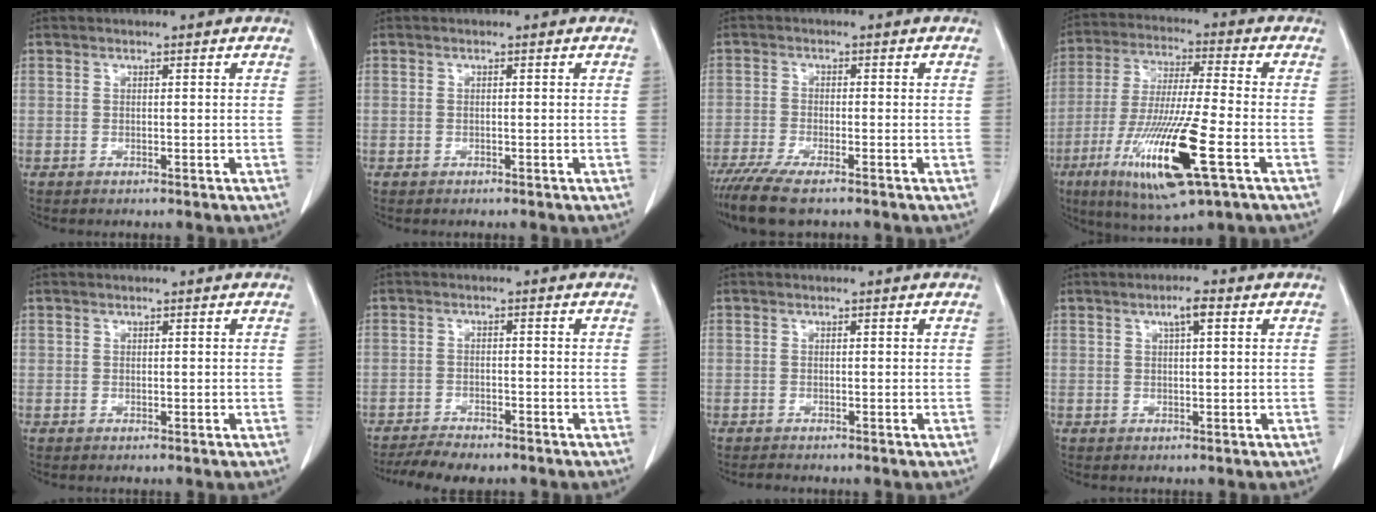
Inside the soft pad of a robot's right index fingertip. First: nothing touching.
{"total": 0.0}
{"total": 7.1, "force": [-5.5, 0.9, 4.5], "torque": [-0.077, -0.018, -0.091]}
{"total": 17.4, "force": [-6.7, 1.4, 16.1], "torque": [-0.327, -0.037, -0.117]}
{"total": 0.0}
{"total": 5.9, "force": [-5.2, 1.4, 2.4], "torque": [-0.037, -0.010, -0.082]}
{"total": 0.6, "force": [-0.5, 0.1, 0.1], "torque": [0.001, -0.002, -0.010]}
{"total": 2.7, "force": [1.2, 0.4, 2.4], "torque": [-0.042, 0.005, 0.019]}